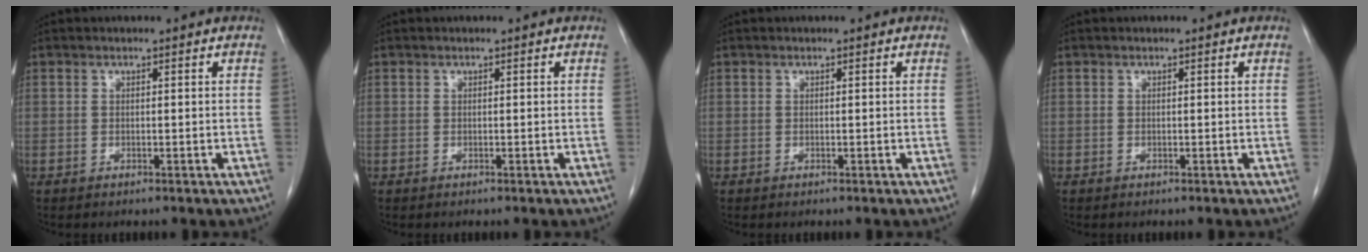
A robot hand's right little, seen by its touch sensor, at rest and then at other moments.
{"total": 0.0}
{"total": 0.0}
{"total": 0.0}